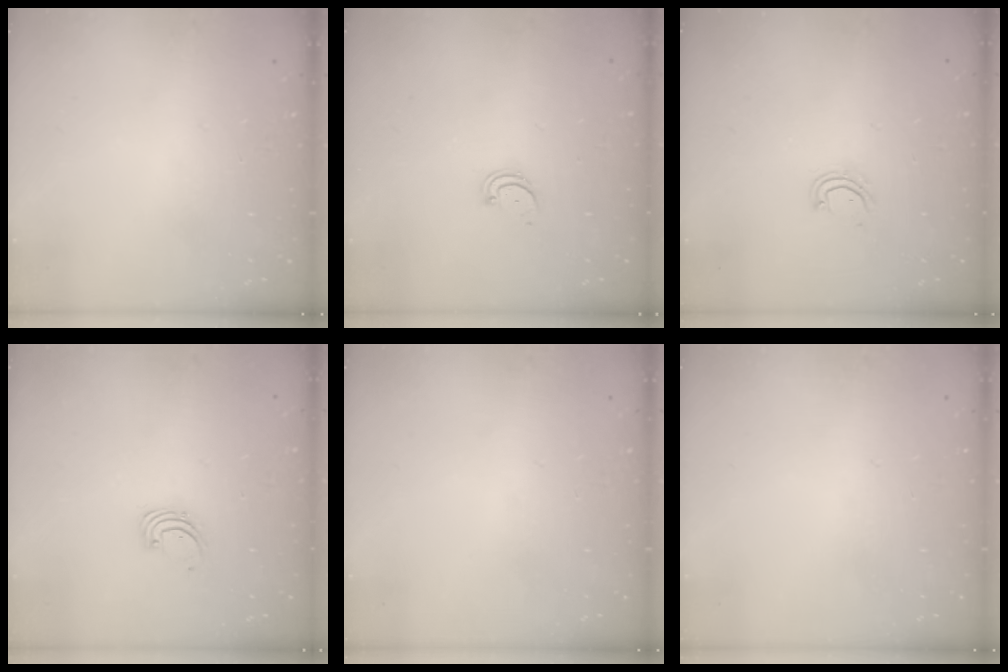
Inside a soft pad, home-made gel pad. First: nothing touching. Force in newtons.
{"total": 1.9, "press": 1.9, "slide": 0.2}
{"total": 3.5, "press": 3.4, "slide": 0.3}
{"total": 1.4, "press": 1.4, "slide": 0.1}
{"total": 0.0}
{"total": 0.0}